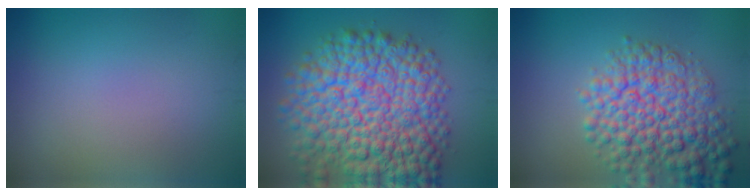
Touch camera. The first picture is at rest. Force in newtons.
{"total": 13.3, "press": 13.3, "slide": 0.5}
{"total": 8.4, "press": 8.4, "slide": 0.3}